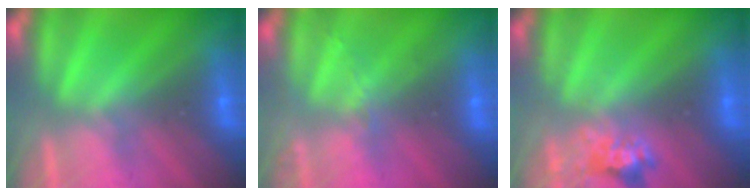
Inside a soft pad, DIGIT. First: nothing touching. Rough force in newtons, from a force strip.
{"total": 2.0}
{"total": 2.4}